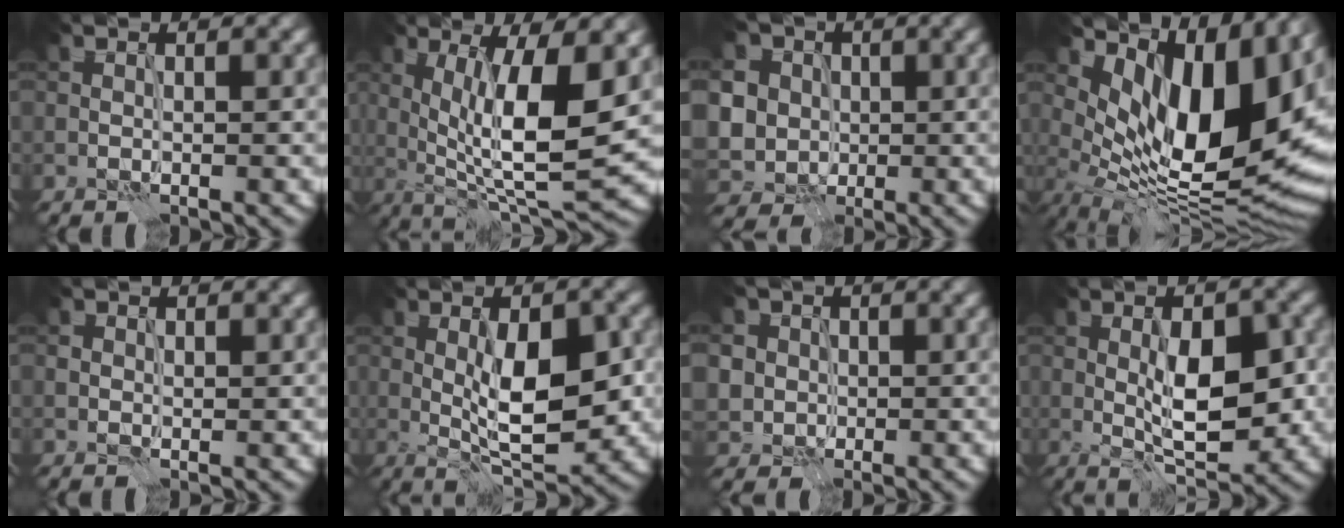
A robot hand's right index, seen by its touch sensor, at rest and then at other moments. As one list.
[{"total": 10.5, "force": [0.9, 3.1, 10.0], "torque": [-0.159, -0.014, 0.020]}, {"total": 8.1, "force": [1.7, 7.1, 3.5], "torque": [-0.079, 0.015, 0.013]}, {"total": 15.2, "force": [3.7, 7.9, 12.5], "torque": [-0.193, -0.008, 0.069]}, {"total": 0.6, "force": [0.3, 0.6, 0.2], "torque": [-0.002, -0.003, 0.007]}, {"total": 8.4, "force": [-0.4, 3.1, 7.8], "torque": [-0.124, 0.000, -0.004]}, {"total": 4.4, "force": [1.2, 4.1, 1.2], "torque": [-0.038, 0.012, 0.015]}, {"total": 7.7, "force": [-0.5, 3.3, 6.9], "torque": [-0.109, 0.001, -0.005]}]